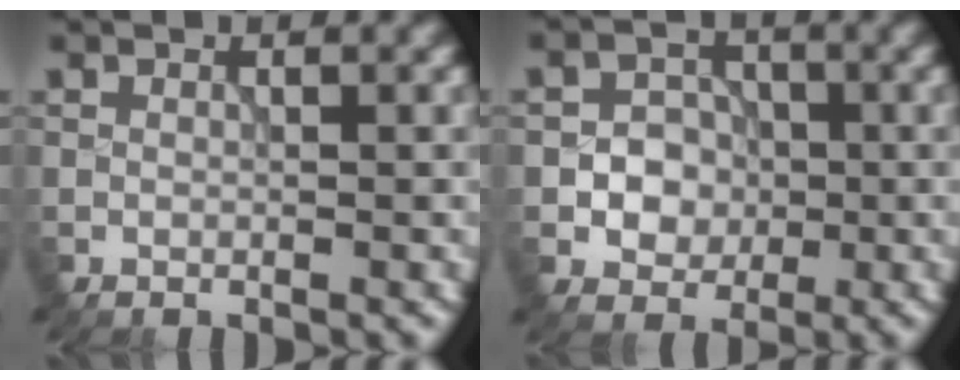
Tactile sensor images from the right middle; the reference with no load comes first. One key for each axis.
{"total": 4.0, "fx": -0.6, "fy": 3.5, "fz": 1.8, "tx": -0.008, "ty": -0.001, "tz": -0.026}